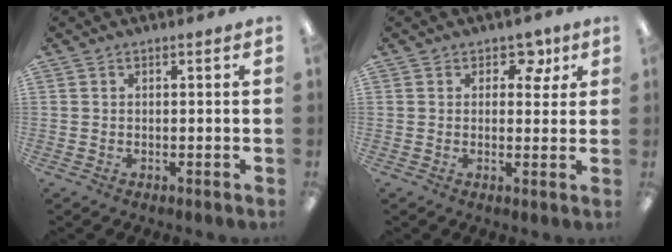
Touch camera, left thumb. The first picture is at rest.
{"total": 5.3, "force": [2.5, 3.9, 2.6], "torque": [-0.020, -0.003, 0.039]}